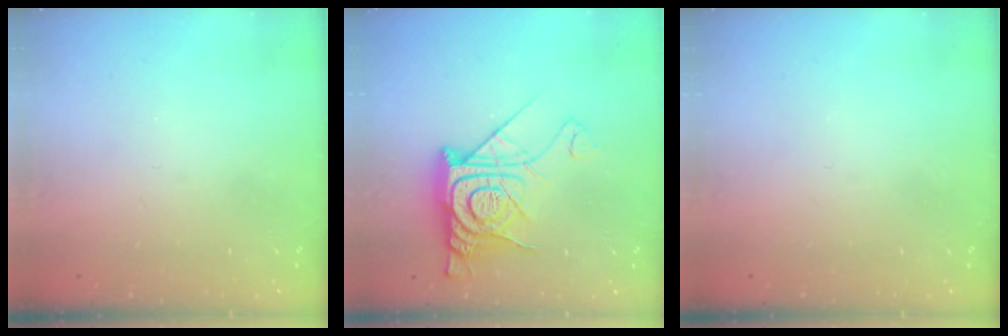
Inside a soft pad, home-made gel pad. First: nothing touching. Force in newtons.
{"total": 14.9, "press": 14.9, "slide": 1.4}
{"total": 0.0}